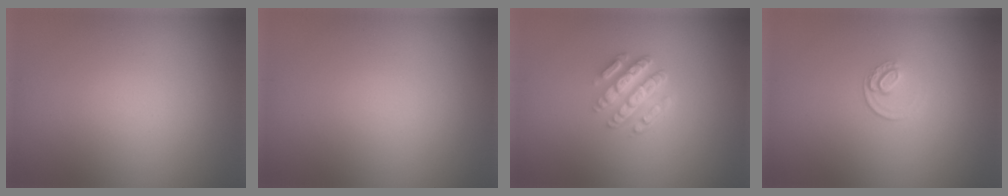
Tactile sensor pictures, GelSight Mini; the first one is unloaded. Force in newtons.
{"total": 0.0}
{"total": 4.6, "press": 3.3, "slide": 3.2}
{"total": 1.2, "press": 0.8, "slide": 0.9}